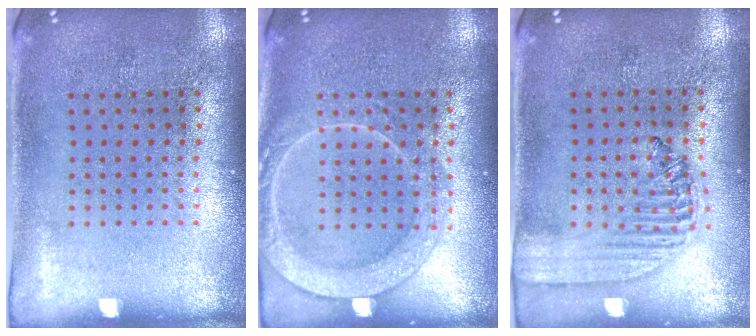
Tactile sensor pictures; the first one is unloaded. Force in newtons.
{"total": 3.0, "press": 2.9, "slide": 0.5}
{"total": 1.5, "press": 1.4, "slide": 0.6}